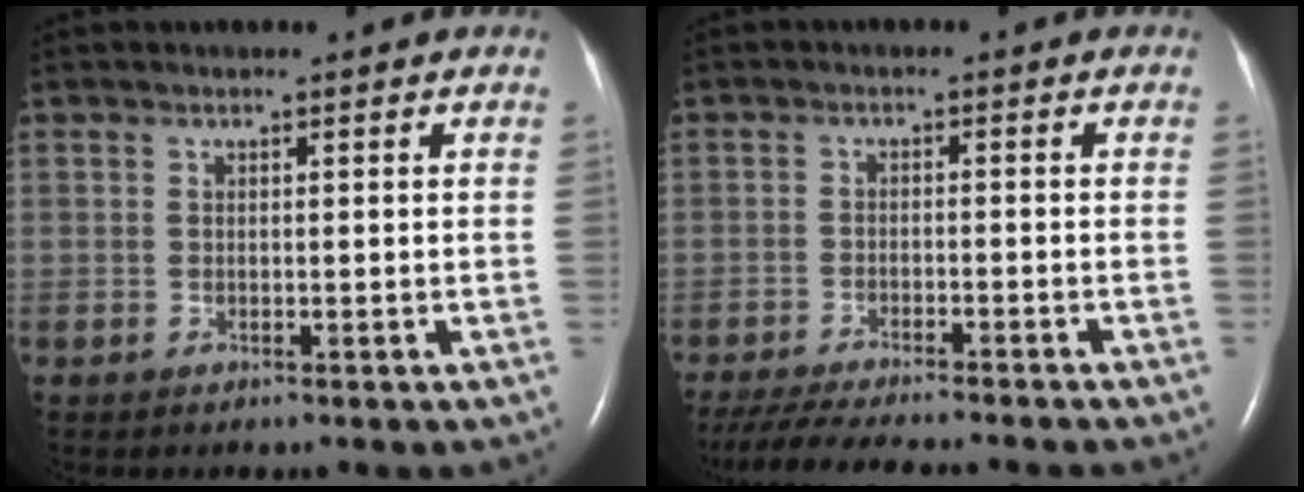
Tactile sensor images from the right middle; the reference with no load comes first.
{"total": 14.6, "force": [-12.8, 1.5, 6.8], "torque": [-0.116, -0.029, -0.185]}